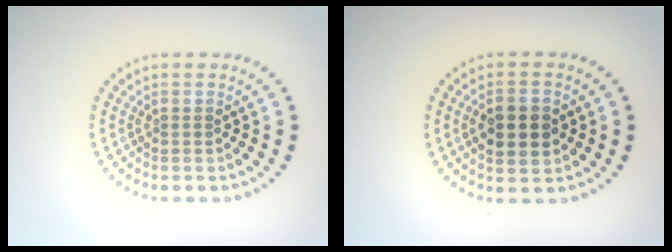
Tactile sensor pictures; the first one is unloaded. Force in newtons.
{"total": 4.4, "press": 4.4, "slide": 0.2}